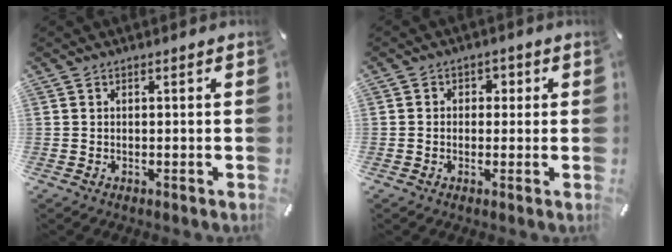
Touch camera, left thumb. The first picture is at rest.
{"total": 2.6, "force": [-0.8, 2.2, 1.0], "torque": [-0.012, 0.010, -0.021]}